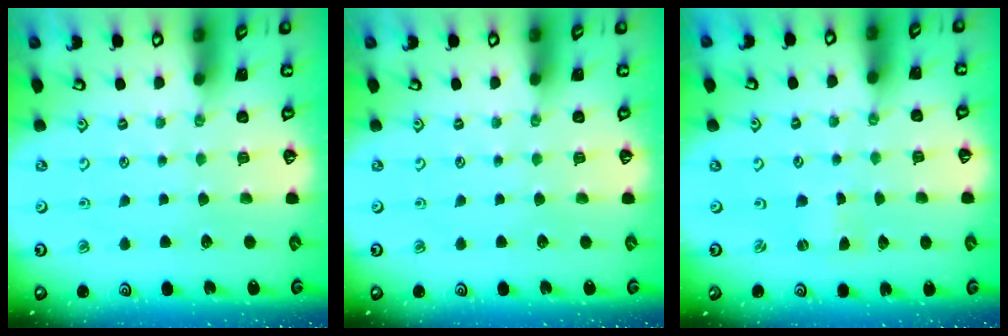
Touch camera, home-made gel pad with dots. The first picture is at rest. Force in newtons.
{"total": 0.0}
{"total": 0.0}